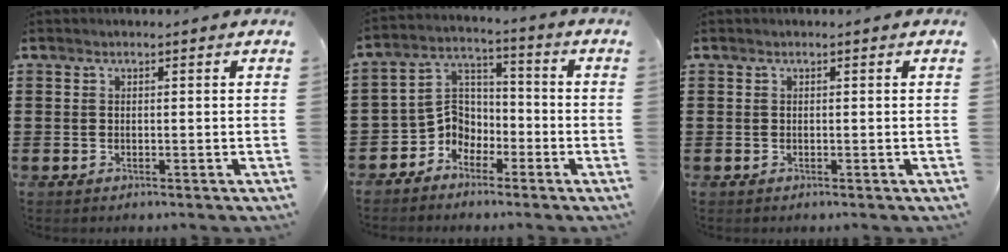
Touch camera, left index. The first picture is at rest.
{"total": 5.7, "force": [-3.8, 4.2, 0.7], "torque": [-0.034, 0.006, -0.082]}
{"total": 0.0}